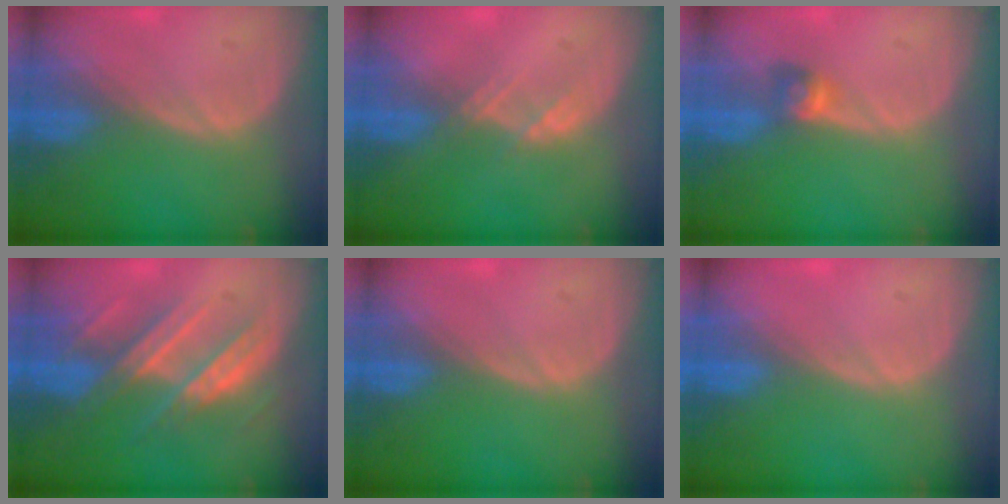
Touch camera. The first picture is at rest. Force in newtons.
{"total": 1.5, "press": 1.4, "slide": 0.2}
{"total": 2.7, "press": 2.4, "slide": 1.2}
{"total": 8.4, "press": 7.7, "slide": 3.5}
{"total": 0.0}
{"total": 0.0}